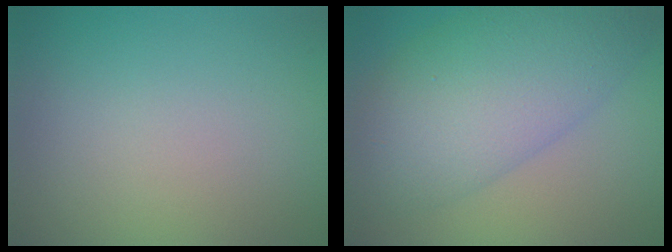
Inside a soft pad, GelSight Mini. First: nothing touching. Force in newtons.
{"total": 8.7, "press": 8.7, "slide": 0.2}